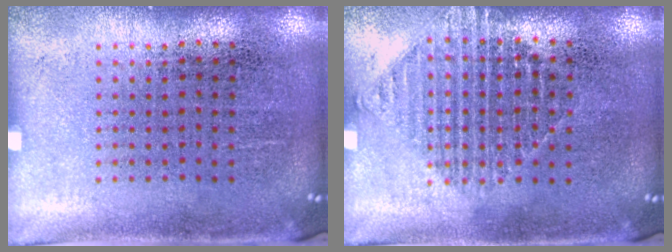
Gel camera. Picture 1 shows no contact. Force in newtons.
{"total": 1.1, "press": 1.1, "slide": 0.3}